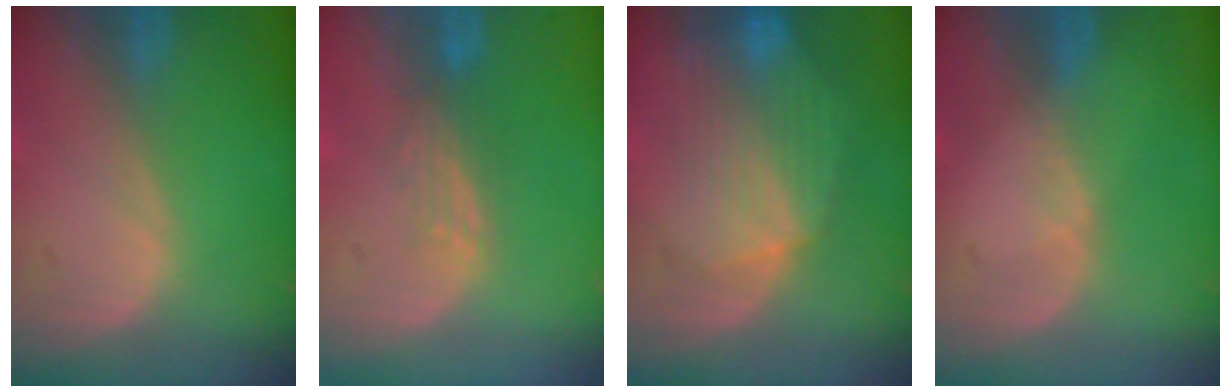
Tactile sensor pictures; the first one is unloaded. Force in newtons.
{"total": 2.9, "press": 2.7, "slide": 1.1}
{"total": 8.9, "press": 8.0, "slide": 3.8}
{"total": 0.8, "press": 0.8, "slide": 0.1}